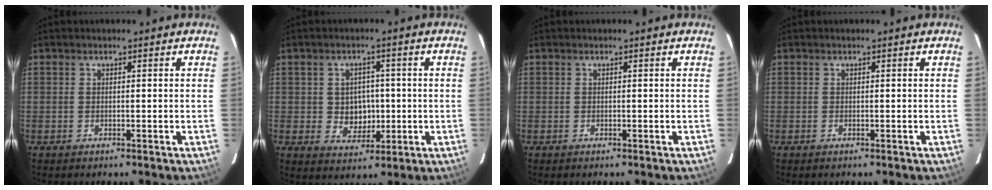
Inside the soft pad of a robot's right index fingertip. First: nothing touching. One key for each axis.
{"total": 5.5, "fx": -0.3, "fy": 4.9, "fz": 2.5, "tx": -0.047, "ty": 0.008, "tz": 0.007}
{"total": 0.0}
{"total": 0.0}